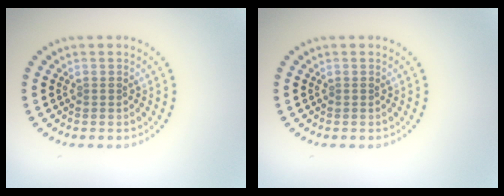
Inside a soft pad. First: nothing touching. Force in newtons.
{"total": 0.0}